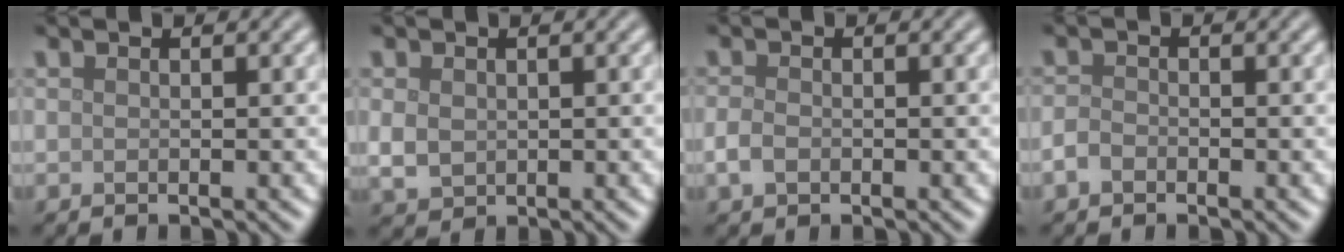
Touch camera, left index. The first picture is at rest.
{"total": 2.1, "force": [0.2, 1.7, 1.2], "torque": [-0.026, -0.003, 0.006]}
{"total": 1.5, "force": [-0.5, 1.0, 1.0], "torque": [-0.020, -0.001, -0.013]}
{"total": 1.2, "force": [-0.7, 0.7, 0.6], "torque": [-0.011, 0.001, -0.018]}